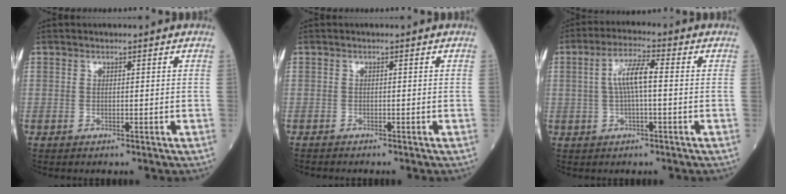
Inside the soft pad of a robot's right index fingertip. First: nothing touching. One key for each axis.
{"total": 1.1, "fx": -1.1, "fy": 0.1, "fz": 0.3, "tx": -0.007, "ty": -0.002, "tz": -0.018}
{"total": 5.8, "fx": 0.3, "fy": 1.0, "fz": 5.7, "tx": -0.113, "ty": 0.016, "tz": 0.004}